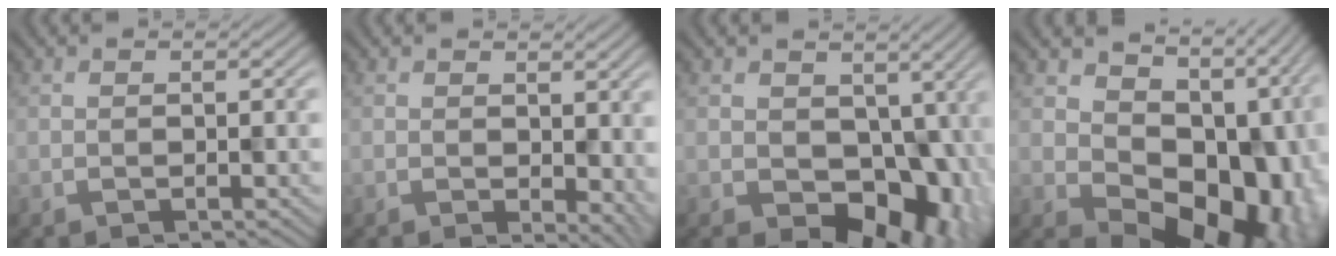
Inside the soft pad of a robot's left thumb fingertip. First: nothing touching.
{"total": 3.7, "force": [-0.6, 2.1, 3.0], "torque": [-0.033, -0.013, 0.010]}
{"total": 9.3, "force": [-1.5, 6.9, 6.1], "torque": [-0.076, -0.031, -0.019]}
{"total": 15.3, "force": [1.6, 11.0, 10.5], "torque": [-0.124, -0.042, 0.065]}